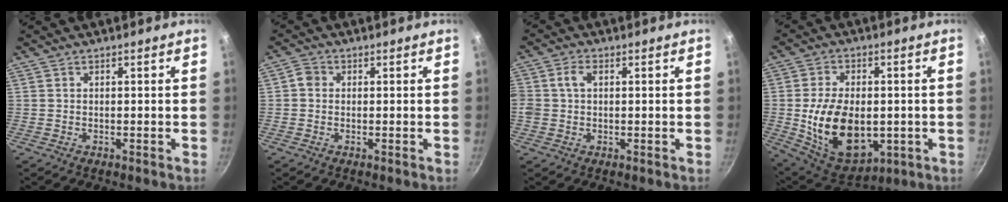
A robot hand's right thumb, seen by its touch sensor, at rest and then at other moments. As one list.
[{"total": 2.1, "force": [0.0, 1.9, 0.9], "torque": [-0.015, 0.007, -0.009]}, {"total": 3.8, "force": [0.6, 2.7, 2.7], "torque": [-0.046, 0.008, 0.007]}, {"total": 18.0, "force": [-1.9, 11.5, 13.7], "torque": [-0.215, -0.007, -0.013]}]